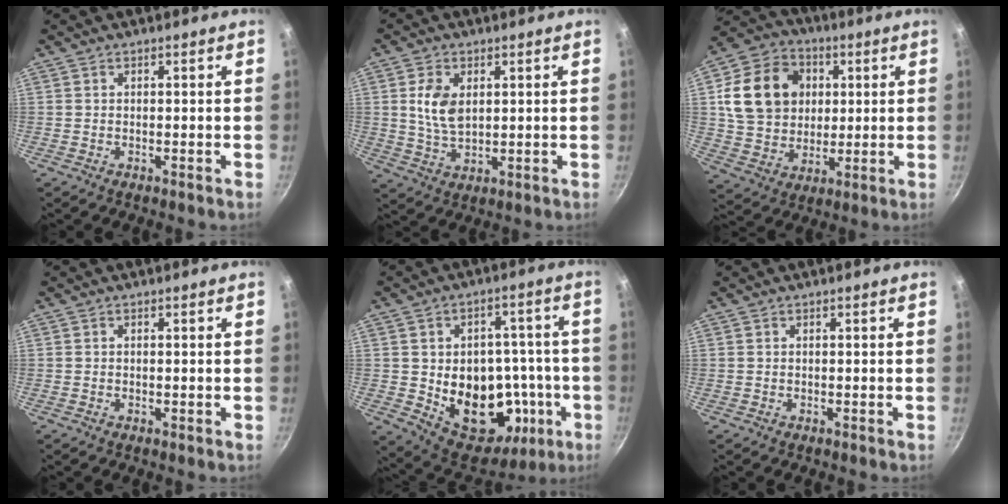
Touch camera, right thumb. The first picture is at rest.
{"total": 7.1, "force": [1.7, 4.4, 5.3], "torque": [-0.094, -0.011, 0.035]}
{"total": 17.1, "force": [3.5, 14.1, 9.0], "torque": [-0.139, 0.006, 0.063]}
{"total": 0.0}
{"total": 21.0, "force": [-3.9, 15.0, 14.2], "torque": [-0.161, 0.018, -0.035]}
{"total": 0.0}